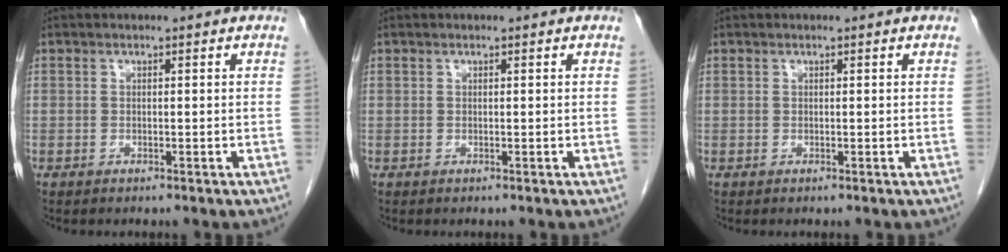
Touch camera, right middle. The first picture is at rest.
{"total": 0.0}
{"total": 0.0}